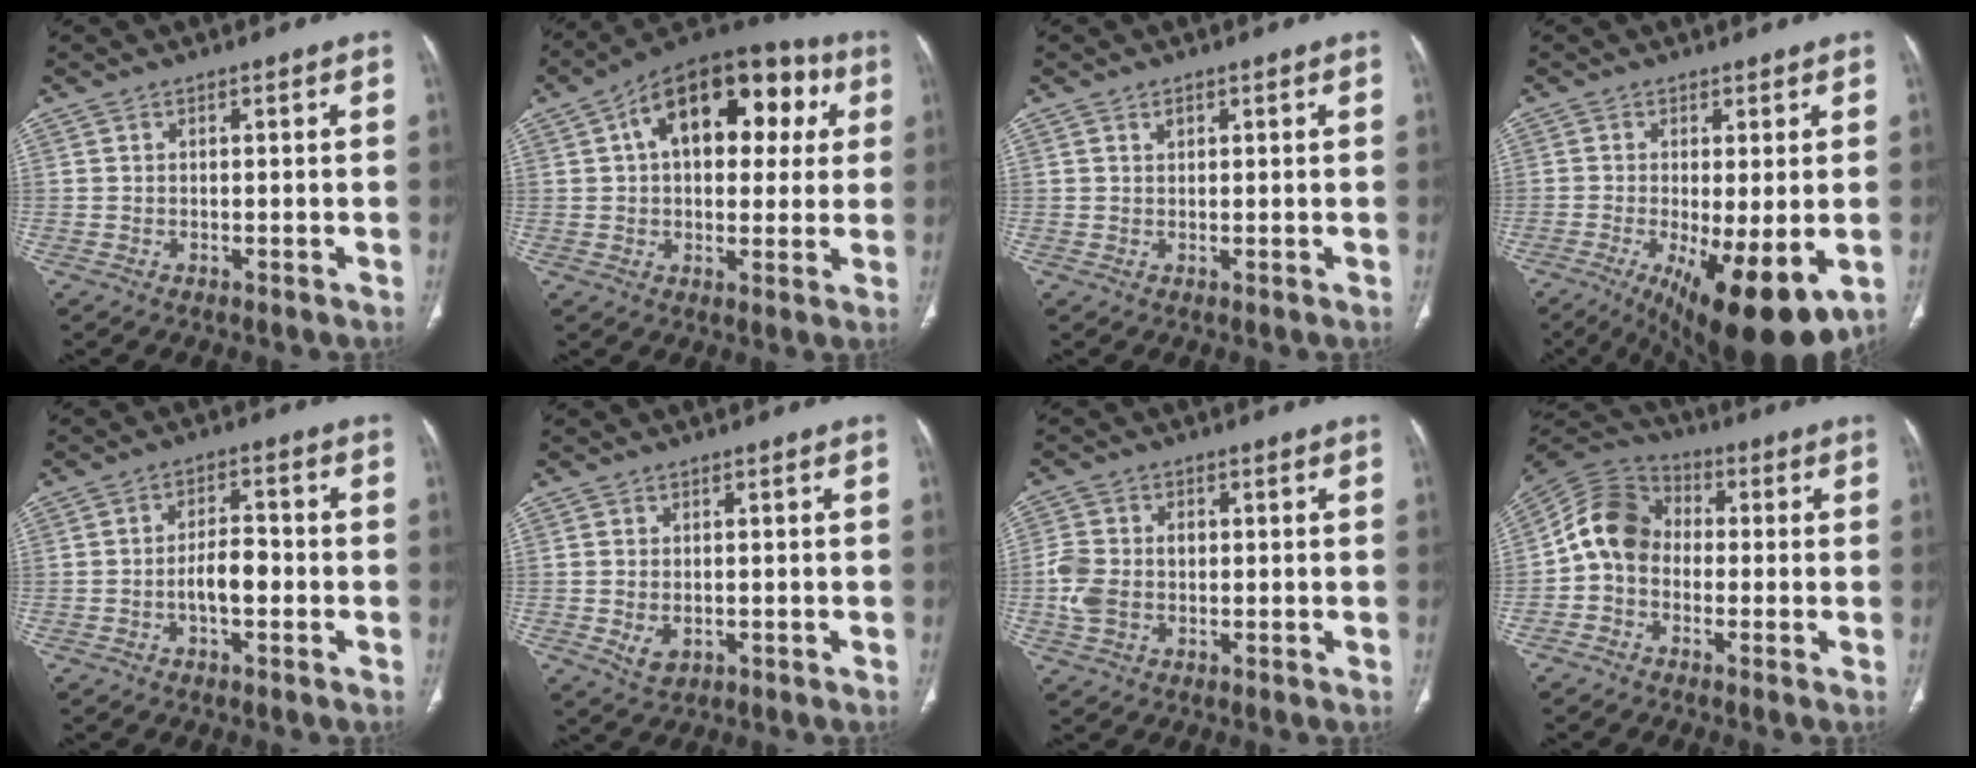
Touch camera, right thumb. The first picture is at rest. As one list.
[{"total": 21.6, "force": [6.1, 12.4, 16.5], "torque": [-0.205, 0.035, 0.083]}, {"total": 1.0, "force": [0.6, 0.6, 0.4], "torque": [-0.004, -0.004, 0.011]}, {"total": 15.2, "force": [-4.9, 4.8, 13.6], "torque": [-0.193, -0.026, -0.060]}, {"total": 5.6, "force": [-1.6, 2.7, 4.6], "torque": [-0.074, 0.022, -0.029]}, {"total": 3.5, "force": [-0.6, 2.4, 2.5], "torque": [-0.045, -0.003, 0.000]}, {"total": 6.9, "force": [-0.5, 5.1, 4.6], "torque": [-0.107, 0.015, -0.008]}, {"total": 10.1, "force": [-1.1, 8.1, 5.9], "torque": [-0.104, 0.033, -0.039]}]